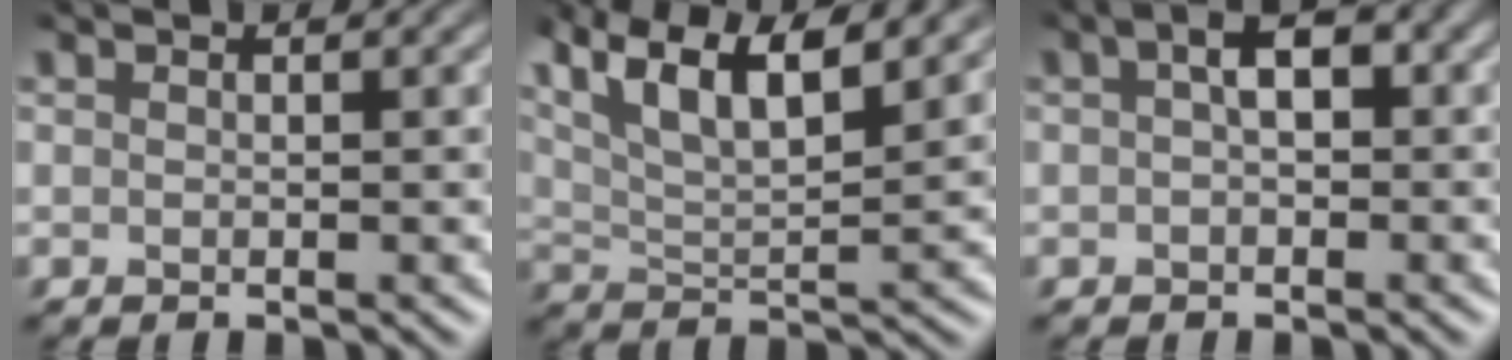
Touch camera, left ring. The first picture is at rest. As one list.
[{"total": 13.5, "force": [8.6, 4.8, 9.3], "torque": [-0.159, 0.051, 0.113]}, {"total": 2.2, "force": [0.2, 1.0, 1.9], "torque": [-0.025, 0.010, -0.002]}]